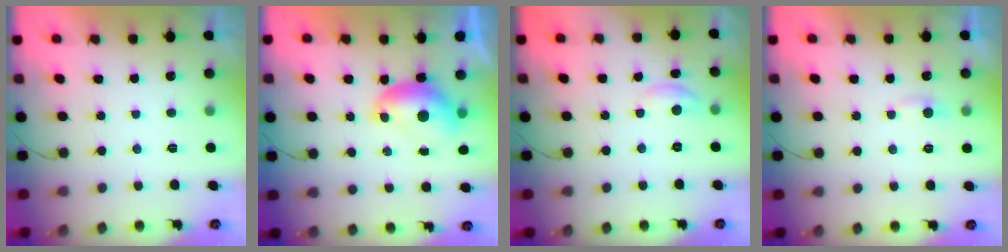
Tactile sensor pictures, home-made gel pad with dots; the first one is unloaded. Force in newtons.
{"total": 8.3, "press": 8.2, "slide": 1.3}
{"total": 4.0, "press": 4.0, "slide": 0.2}
{"total": 3.0, "press": 3.0, "slide": 0.3}